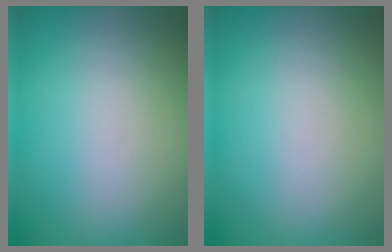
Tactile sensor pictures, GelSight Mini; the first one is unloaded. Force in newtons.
{"total": 0.0}